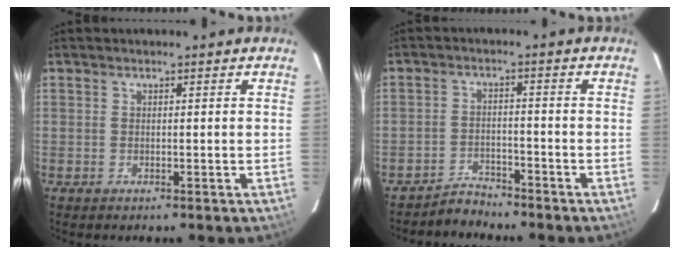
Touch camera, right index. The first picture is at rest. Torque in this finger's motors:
{"motor_torque": [0.10, -0.14, -0.01, -0.03]}